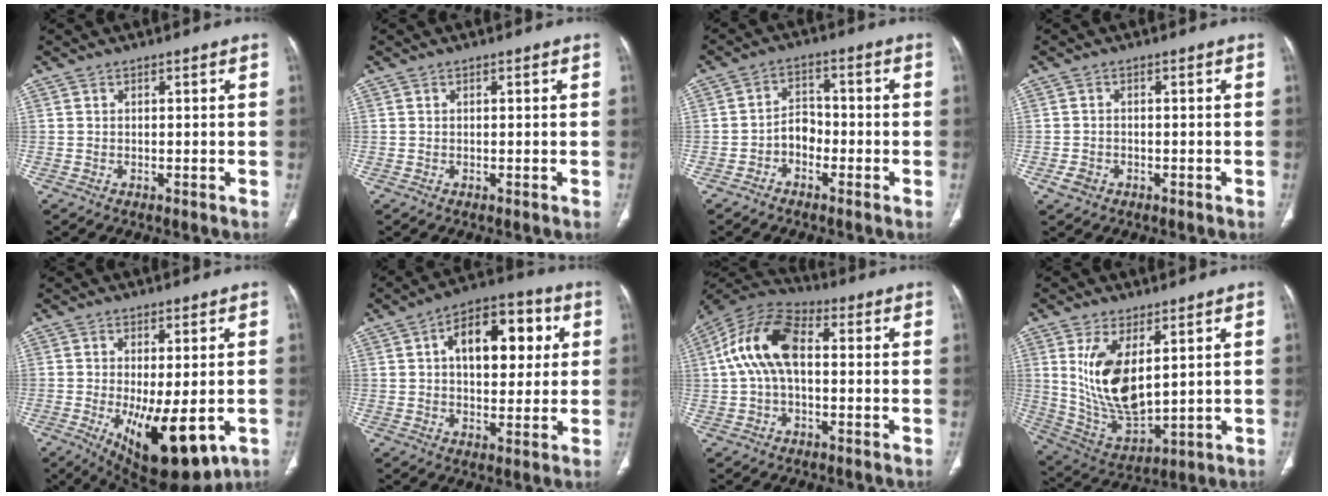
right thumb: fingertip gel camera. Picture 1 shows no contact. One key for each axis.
{"total": 0.0}
{"total": 4.3, "fx": -2.0, "fy": 3.1, "fz": 2.3, "tx": -0.023, "ty": 0.026, "tz": -0.044}
{"total": 2.4, "fx": -1.1, "fy": 1.9, "fz": 1.0, "tx": -0.017, "ty": 0.006, "tz": -0.015}
{"total": 14.5, "fx": -4.0, "fy": 5.6, "fz": 12.7, "tx": -0.196, "ty": -0.023, "tz": -0.040}
{"total": 15.2, "fx": 3.8, "fy": 8.5, "fz": 12.0, "tx": -0.142, "ty": 0.014, "tz": 0.053}
{"total": 13.4, "fx": 1.2, "fy": 7.5, "fz": 11.0, "tx": -0.219, "ty": 0.038, "tz": 0.013}
{"total": 14.4, "fx": 4.1, "fy": 6.9, "fz": 12.0, "tx": -0.220, "ty": -0.026, "tz": 0.102}